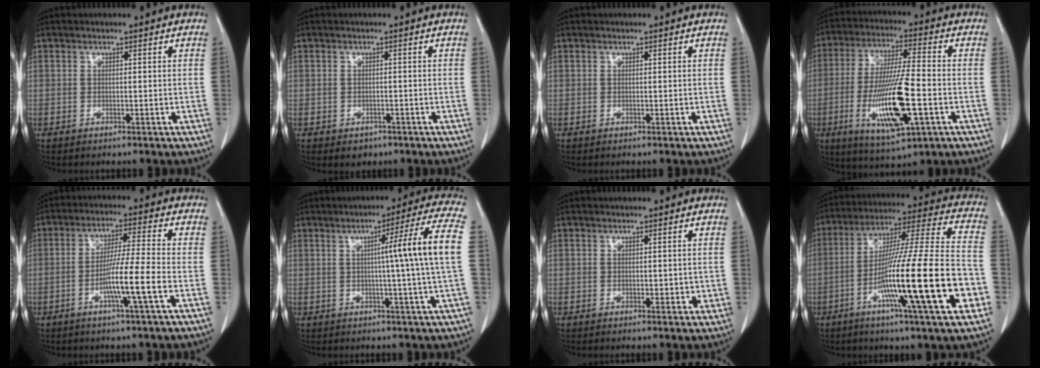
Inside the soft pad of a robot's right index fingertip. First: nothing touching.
{"total": 2.0, "force": [-1.1, 1.6, 0.5], "torque": [-0.004, 0.004, -0.008]}
{"total": 0.0}
{"total": 15.2, "force": [-4.2, 2.3, 14.4], "torque": [-0.282, -0.019, -0.069]}
{"total": 8.5, "force": [-3.0, -1.0, 7.9], "torque": [-0.143, -0.002, -0.058]}
{"total": 11.1, "force": [0.7, -2.4, 10.8], "torque": [-0.144, 0.004, 0.008]}
{"total": 1.5, "force": [-0.2, 0.9, 1.2], "torque": [-0.011, 0.000, 0.000]}
{"total": 24.0, "force": [-8.0, 0.3, 22.6], "torque": [-0.350, -0.021, -0.140]}